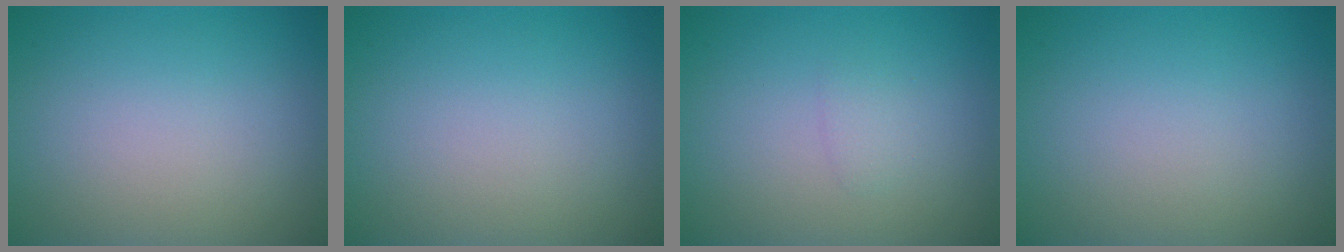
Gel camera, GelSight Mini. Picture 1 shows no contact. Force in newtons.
{"total": 0.0}
{"total": 0.9, "press": 0.9, "slide": 0.1}
{"total": 0.0}